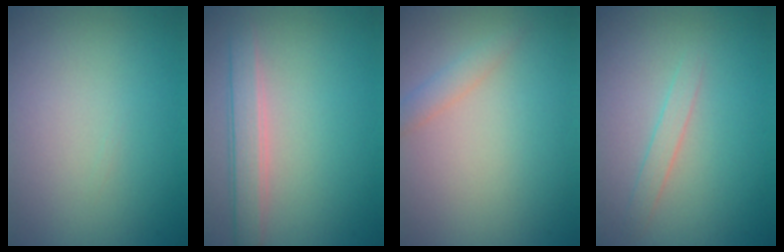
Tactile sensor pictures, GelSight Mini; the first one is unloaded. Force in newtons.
{"total": 2.6, "press": 2.6, "slide": 0.1}
{"total": 1.3, "press": 1.3, "slide": 0.1}
{"total": 1.2, "press": 1.2, "slide": 0.1}